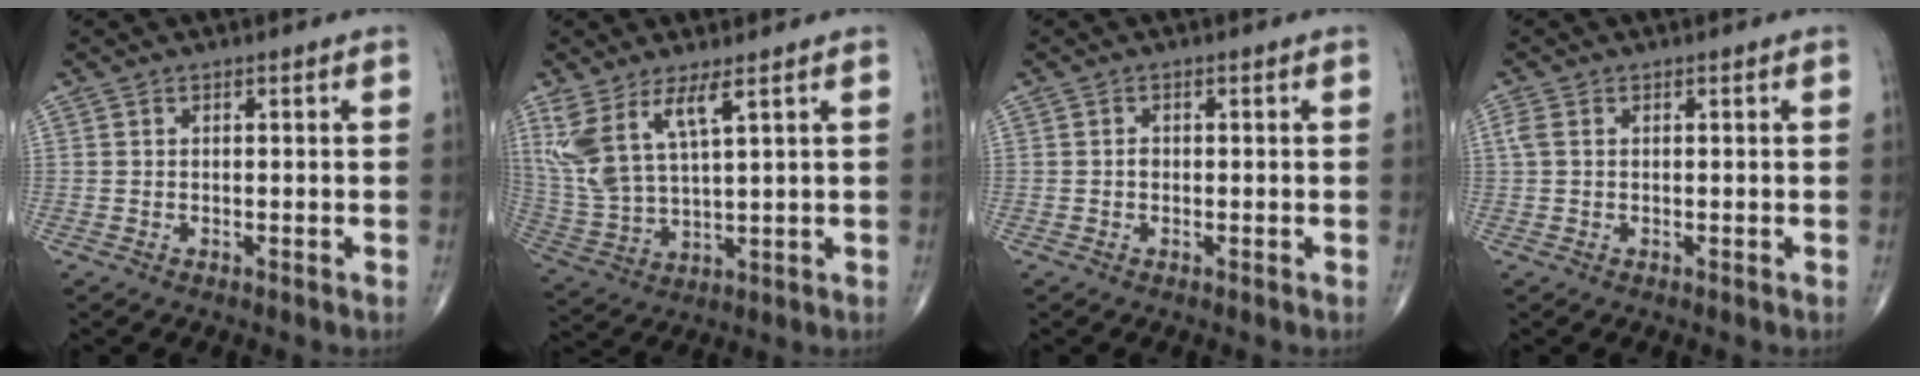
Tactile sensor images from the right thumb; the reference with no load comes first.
{"total": 10.9, "force": [5.6, 3.3, 8.7], "torque": [-0.199, -0.025, 0.126]}
{"total": 0.8, "force": [-0.2, 0.7, 0.5], "torque": [-0.004, 0.002, -0.006]}
{"total": 1.7, "force": [0.3, 1.1, 1.2], "torque": [-0.040, 0.008, 0.008]}